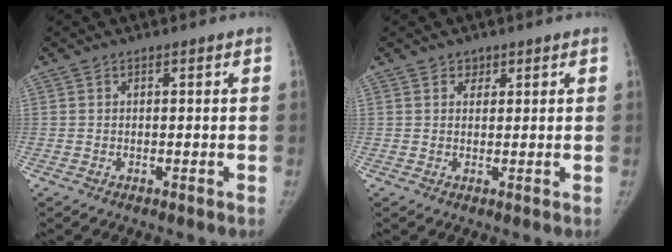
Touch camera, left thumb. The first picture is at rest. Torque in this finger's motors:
{"motor_torque": [-0.15, -0.11, -0.01, 0.59, 0.00]}